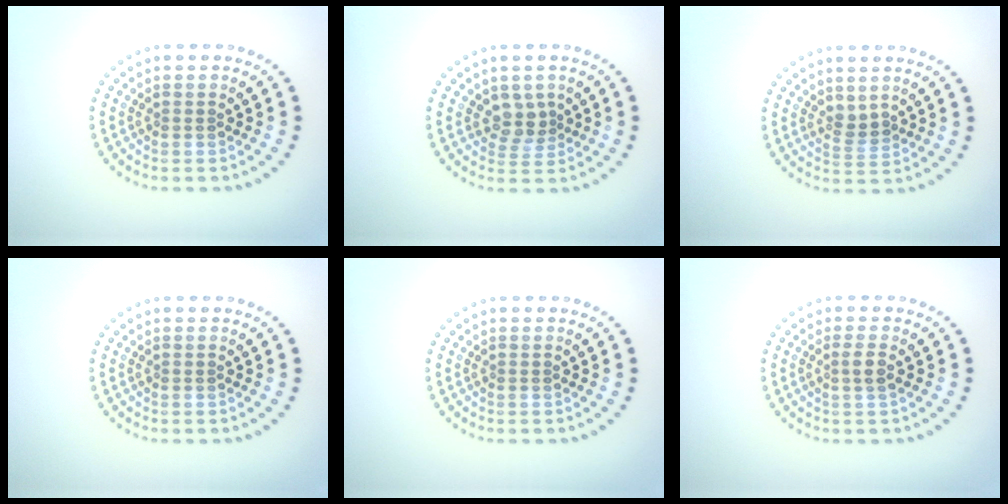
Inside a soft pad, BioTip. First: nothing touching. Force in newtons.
{"total": 2.1, "press": 1.7, "slide": 1.3}
{"total": 1.3, "press": 1.0, "slide": 0.8}
{"total": 0.0}
{"total": 0.0}
{"total": 1.3, "press": 1.2, "slide": 0.7}